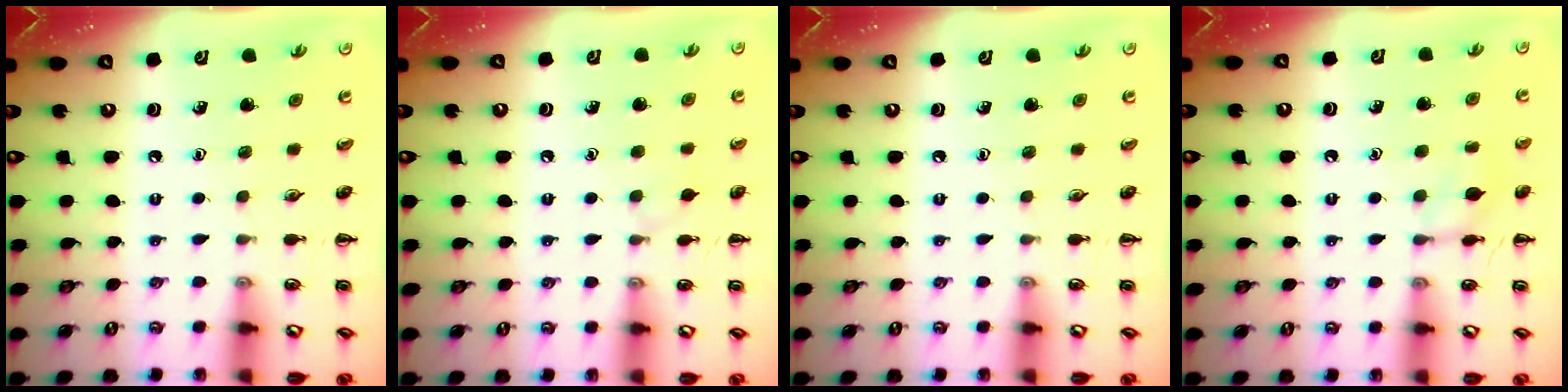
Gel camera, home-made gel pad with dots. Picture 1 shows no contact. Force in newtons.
{"total": 3.7, "press": 3.4, "slide": 1.5}
{"total": 0.0}
{"total": 7.9, "press": 7.7, "slide": 1.3}